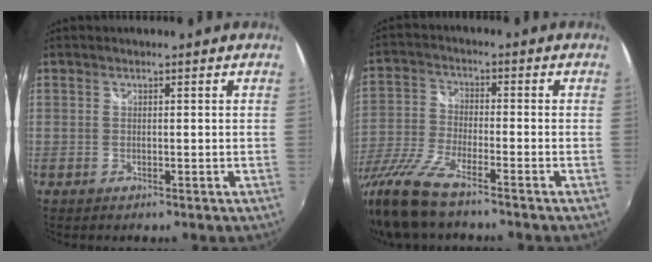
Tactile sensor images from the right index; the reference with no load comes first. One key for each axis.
{"total": 11.5, "fx": -9.0, "fy": 2.0, "fz": 6.9, "tx": -0.155, "ty": -0.027, "tz": -0.181}